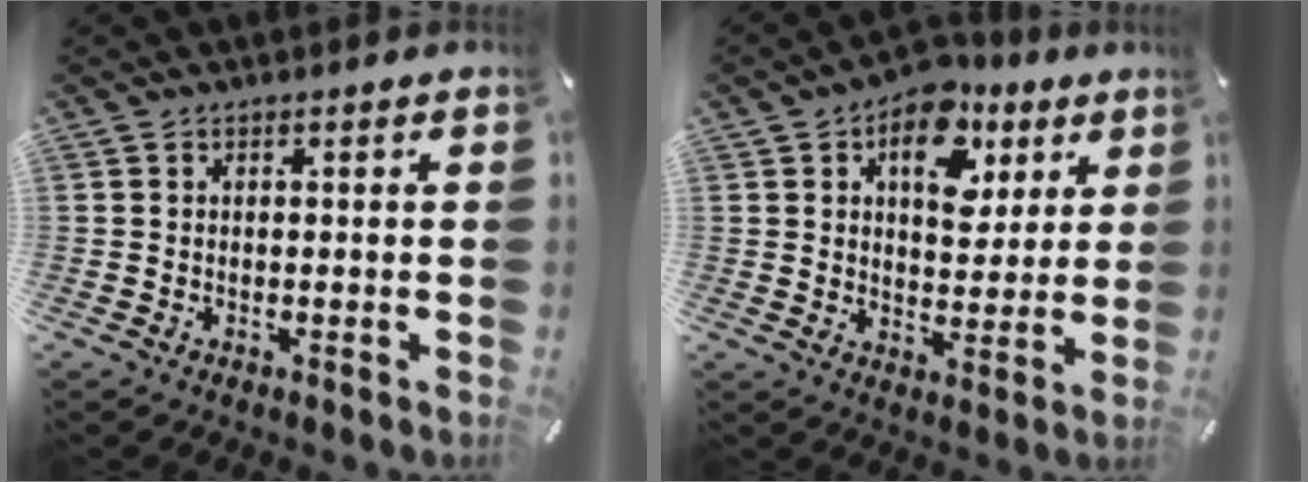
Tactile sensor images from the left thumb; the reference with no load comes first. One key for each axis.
{"total": 12.6, "fx": 5.8, "fy": 8.5, "fz": 7.2, "tx": -0.083, "ty": -0.031, "tz": 0.097}